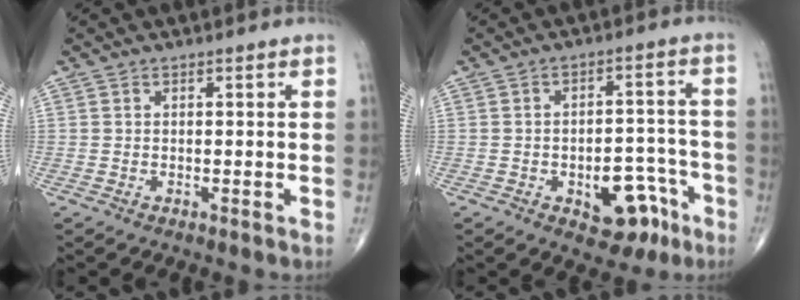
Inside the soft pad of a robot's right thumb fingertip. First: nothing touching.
{"total": 10.2, "force": [-4.9, 5.8, 6.9], "torque": [-0.058, 0.044, -0.058]}